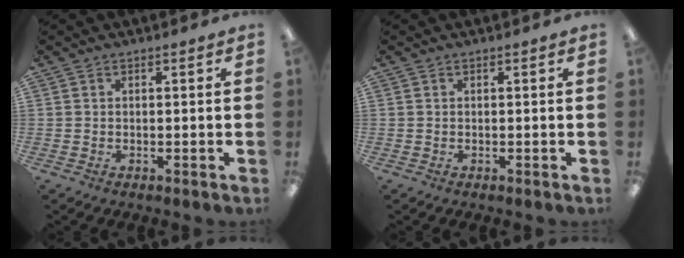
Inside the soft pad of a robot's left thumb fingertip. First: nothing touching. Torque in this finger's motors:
{"motor_torque": [-0.05, -0.05, 0.04, 0.00, 0.00]}